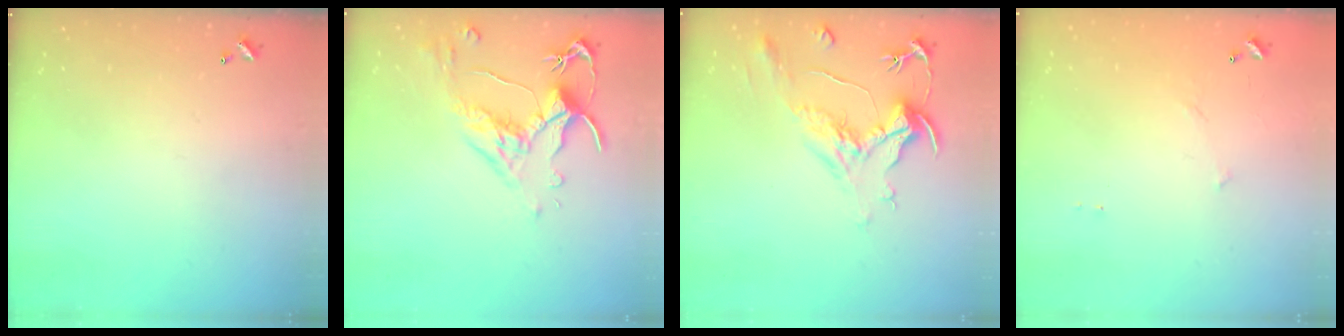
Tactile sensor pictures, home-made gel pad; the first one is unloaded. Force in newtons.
{"total": 2.5, "press": 2.1, "slide": 1.3}
{"total": 2.1, "press": 1.6, "slide": 1.4}
{"total": 7.6, "press": 7.5, "slide": 0.6}